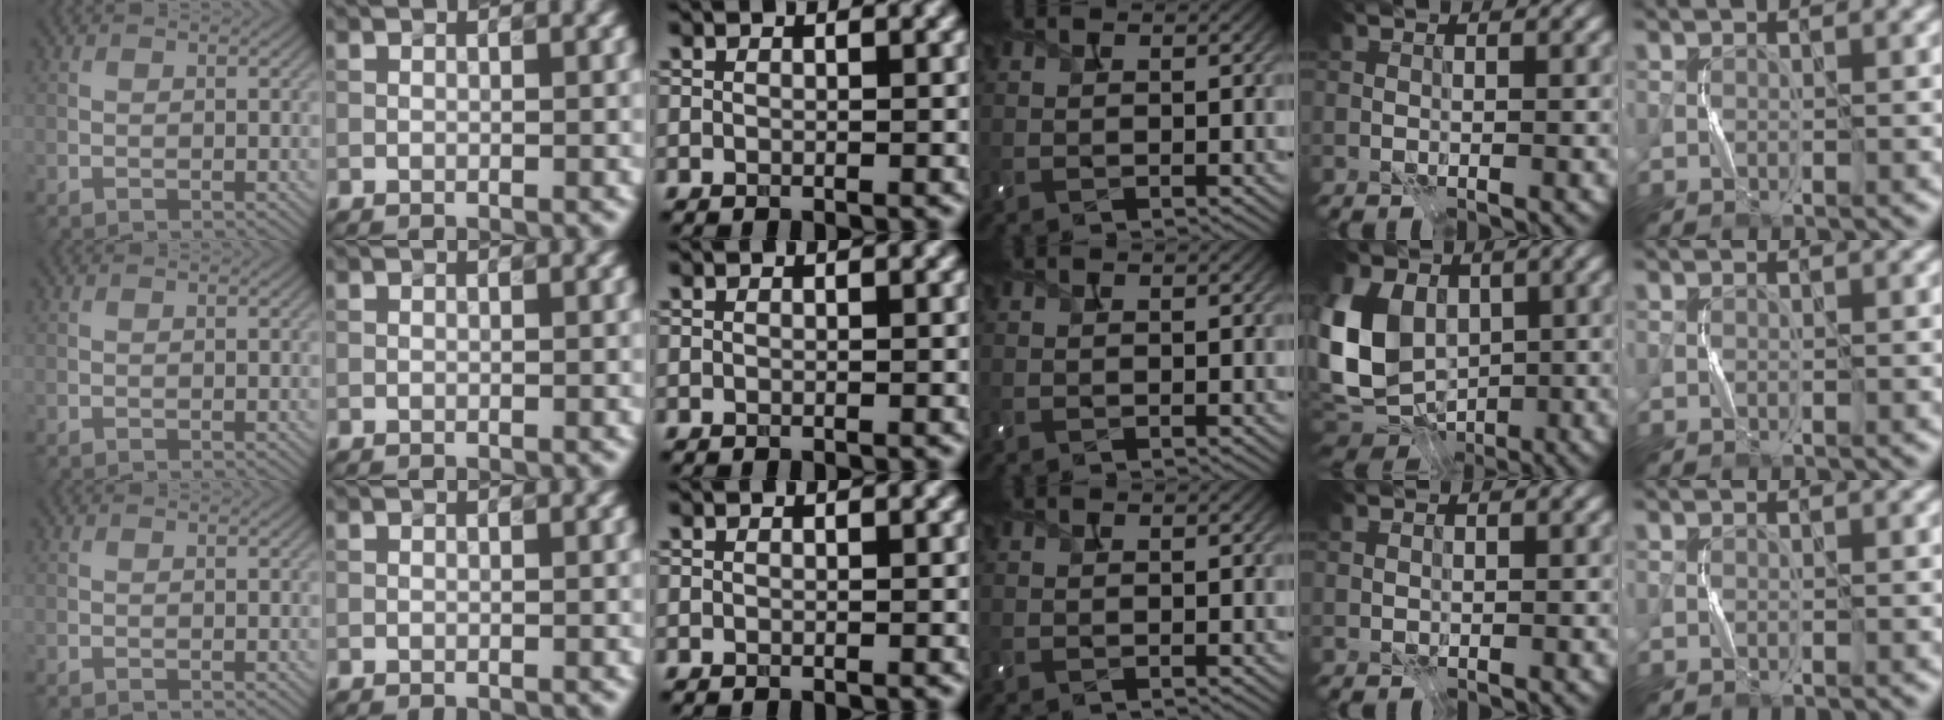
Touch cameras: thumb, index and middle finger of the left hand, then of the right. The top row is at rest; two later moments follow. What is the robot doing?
{"motion": "press", "object": "camera"}